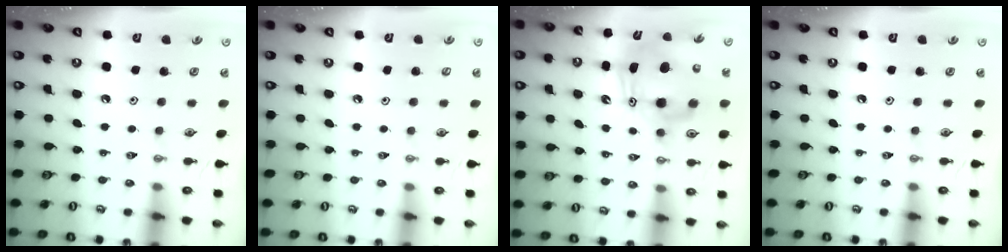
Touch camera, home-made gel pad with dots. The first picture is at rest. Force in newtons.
{"total": 0.7, "press": 0.1, "slide": 0.7}
{"total": 12.5, "press": 12.3, "slide": 2.4}
{"total": 0.0}